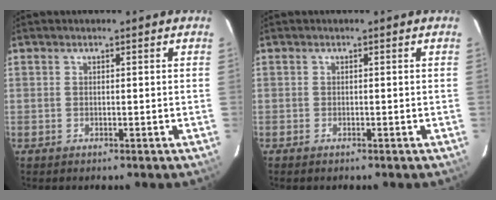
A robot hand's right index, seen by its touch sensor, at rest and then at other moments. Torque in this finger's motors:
{"motor_torque": [0.03, 0.08, -0.01, 0.01]}